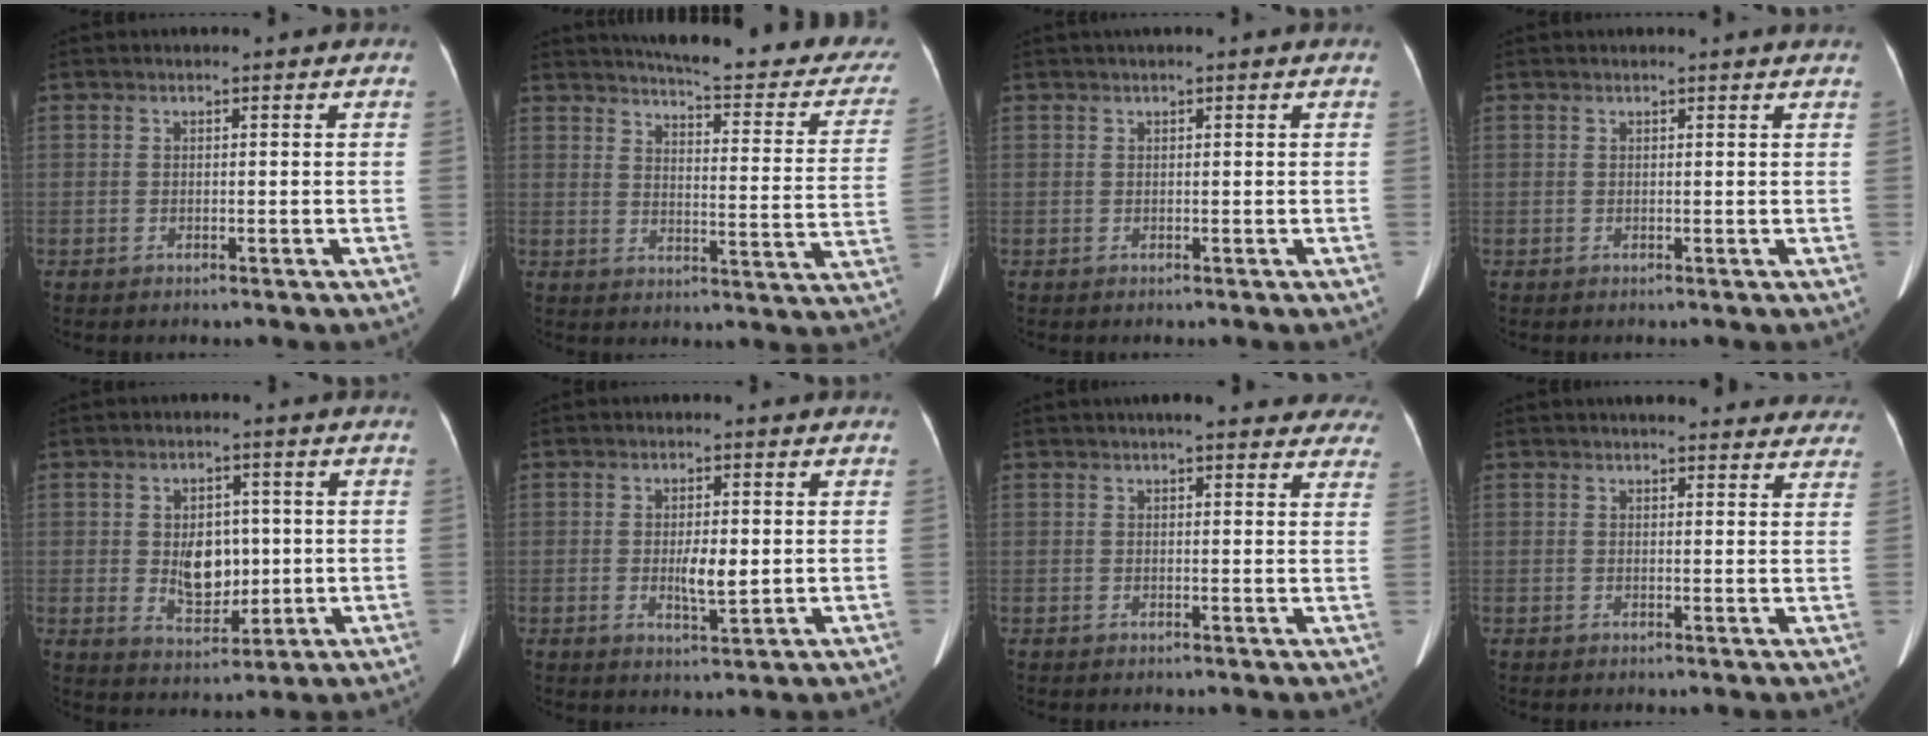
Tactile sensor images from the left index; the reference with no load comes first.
{"total": 23.5, "force": [20.8, 4.1, 10.2], "torque": [-0.120, -0.061, 0.232]}
{"total": 1.1, "force": [0.8, -0.1, 0.7], "torque": [-0.013, 0.017, 0.017]}
{"total": 2.2, "force": [2.1, 0.3, 0.5], "torque": [-0.011, 0.008, 0.018]}
{"total": 7.0, "force": [0.2, 4.5, 5.3], "torque": [-0.091, 0.004, 0.016]}
{"total": 4.2, "force": [-0.1, 1.2, 4.0], "torque": [-0.074, -0.006, 0.002]}
{"total": 14.9, "force": [13.1, 3.4, 6.2], "torque": [-0.047, 0.016, 0.141]}
{"total": 15.2, "force": [13.9, 3.6, 5.1], "torque": [-0.031, 0.009, 0.147]}